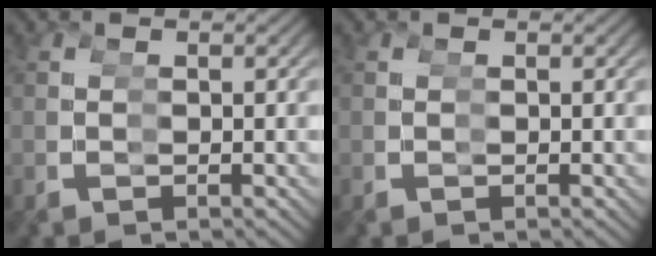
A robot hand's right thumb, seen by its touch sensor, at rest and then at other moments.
{"total": 0.0}